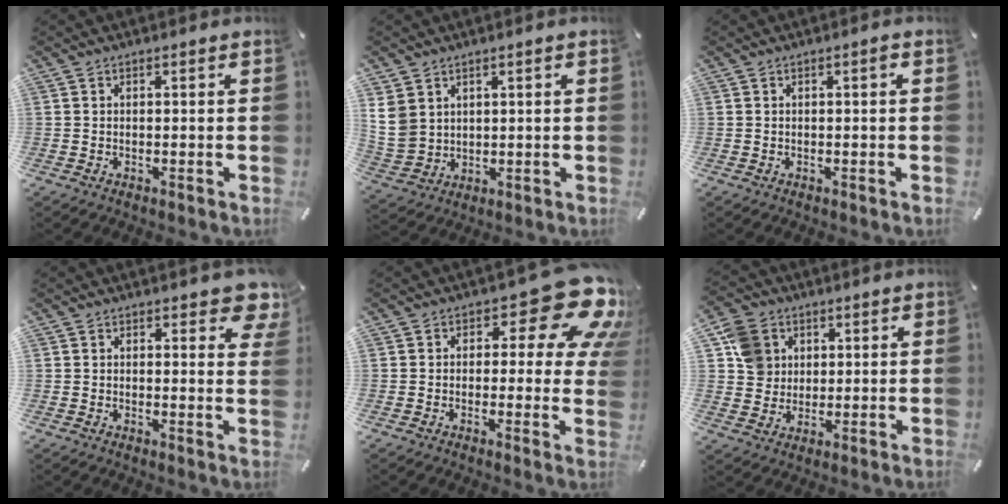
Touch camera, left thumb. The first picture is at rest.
{"total": 7.2, "force": [2.9, 6.2, 2.3], "torque": [-0.084, -0.010, 0.056]}
{"total": 0.9, "force": [0.1, 0.2, 0.9], "torque": [-0.017, 0.003, 0.000]}
{"total": 5.0, "force": [3.4, 2.5, 2.7], "torque": [-0.022, -0.016, 0.055]}
{"total": 16.6, "force": [7.7, 7.3, 12.8], "torque": [-0.159, -0.052, 0.126]}
{"total": 8.5, "force": [2.7, 7.7, 2.5], "torque": [-0.053, 0.003, 0.055]}